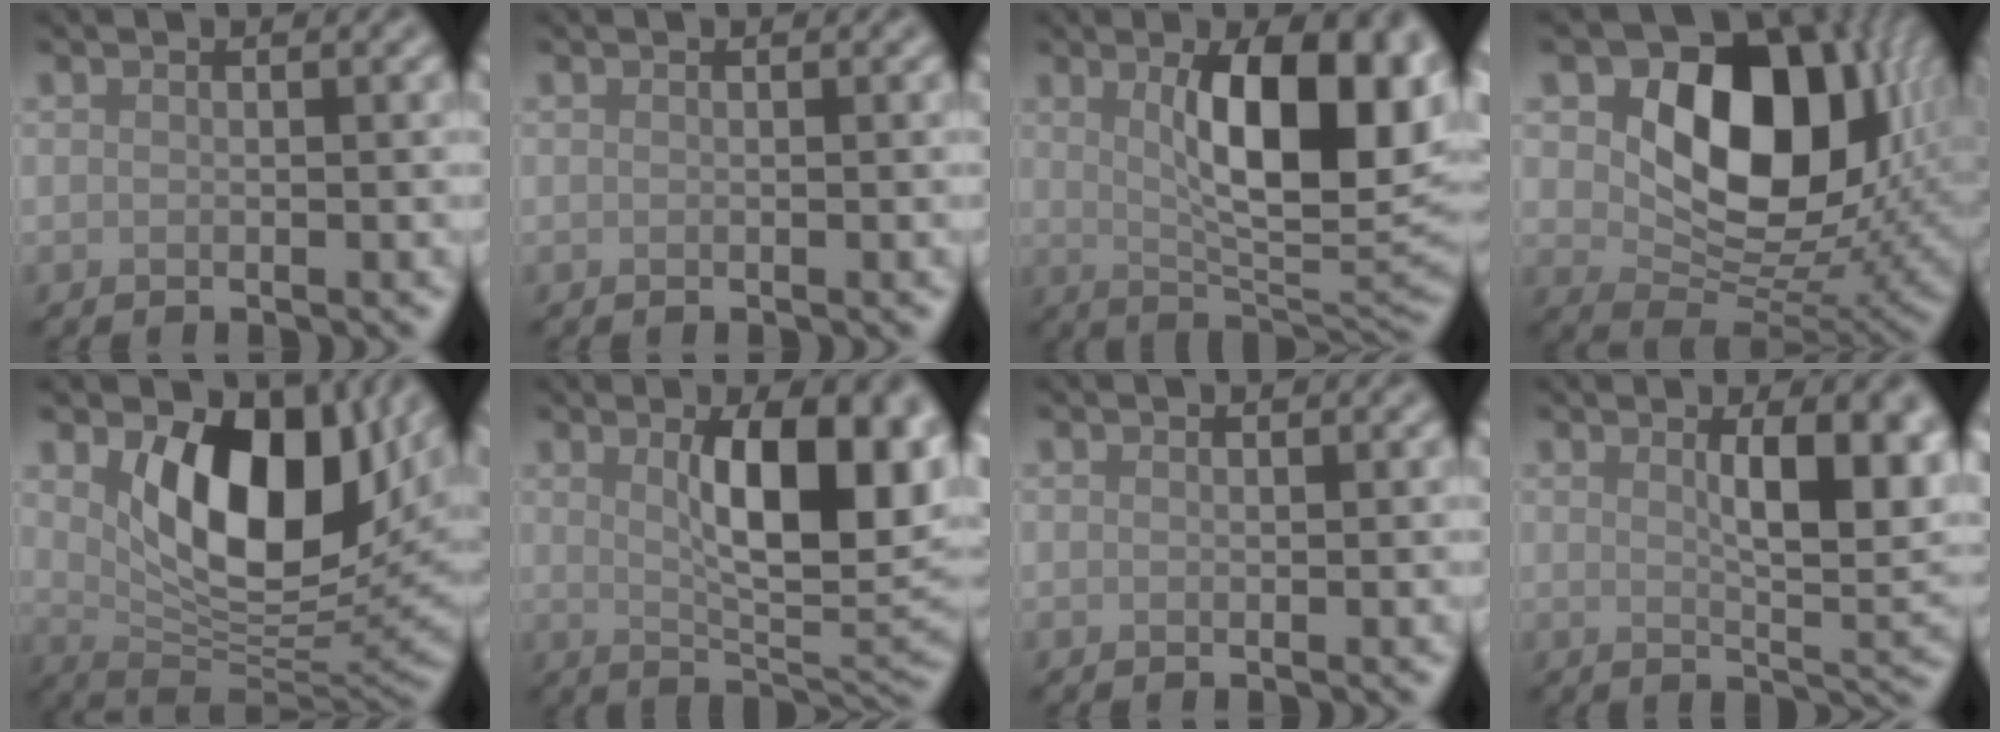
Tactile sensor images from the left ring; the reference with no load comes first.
{"total": 0.0}
{"total": 11.5, "force": [2.5, 4.2, 10.4], "torque": [-0.147, 0.001, 0.043]}
{"total": 13.5, "force": [3.4, 9.1, 9.4], "torque": [-0.128, -0.011, 0.060]}
{"total": 10.8, "force": [3.2, 6.0, 8.4], "torque": [-0.121, -0.025, 0.060]}
{"total": 10.3, "force": [2.4, 3.6, 9.3], "torque": [-0.131, 0.000, 0.041]}
{"total": 0.0}
{"total": 7.1, "force": [2.2, 2.2, 6.4], "torque": [-0.085, -0.004, 0.040]}